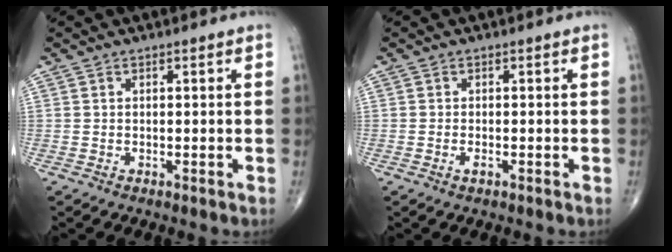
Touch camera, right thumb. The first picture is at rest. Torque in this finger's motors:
{"motor_torque": [-0.38, 0.28, -0.06, 0.03, 0.02]}